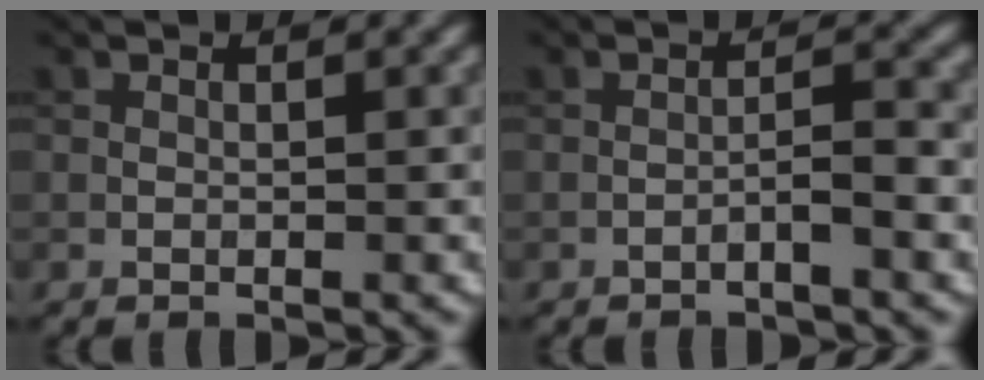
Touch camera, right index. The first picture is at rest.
{"total": 1.9, "force": [-1.1, 0.1, 1.5], "torque": [-0.025, 0.009, -0.022]}